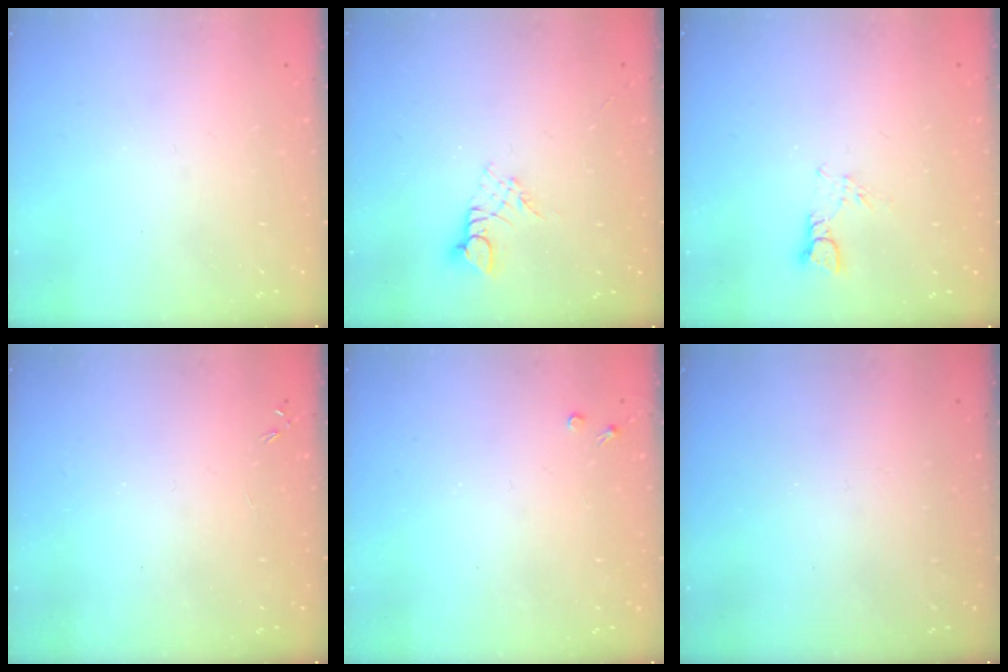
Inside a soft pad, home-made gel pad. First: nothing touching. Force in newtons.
{"total": 2.7, "press": 2.7, "slide": 0.3}
{"total": 3.1, "press": 3.1, "slide": 0.2}
{"total": 0.0}
{"total": 2.7, "press": 2.7, "slide": 0.4}
{"total": 0.0}